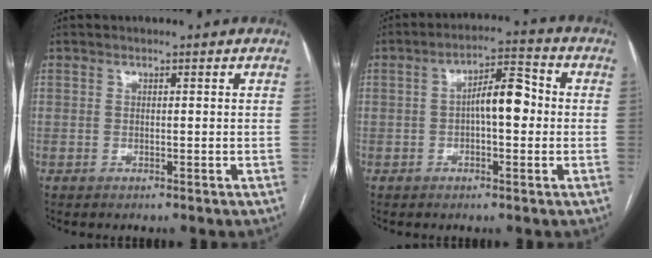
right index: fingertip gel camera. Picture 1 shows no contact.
{"total": 6.7, "force": [-0.1, 2.2, 6.4], "torque": [-0.103, 0.026, -0.005]}